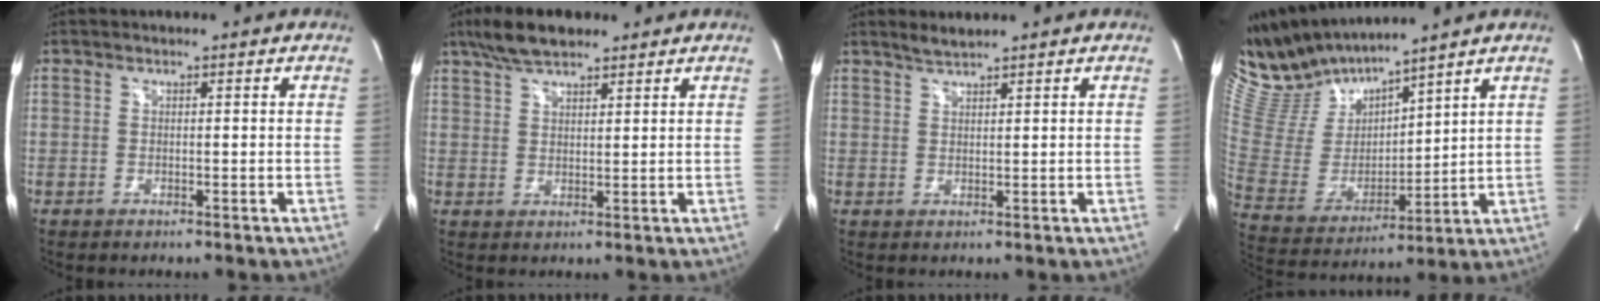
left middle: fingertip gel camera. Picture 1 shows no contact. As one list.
[{"total": 6.7, "force": [5.2, 2.1, 3.8], "torque": [-0.081, 0.017, 0.097]}, {"total": 1.9, "force": [1.8, -0.2, 0.6], "torque": [-0.016, 0.004, 0.039]}, {"total": 13.5, "force": [12.7, 2.0, 4.0], "torque": [-0.103, 0.004, 0.270]}]